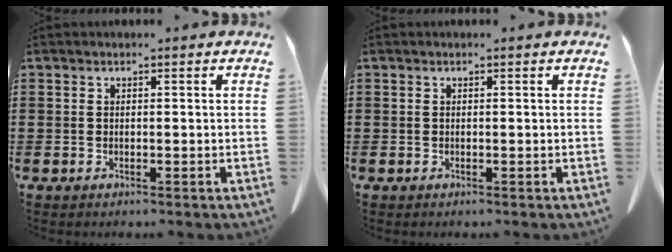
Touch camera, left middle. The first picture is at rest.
{"total": 0.0}